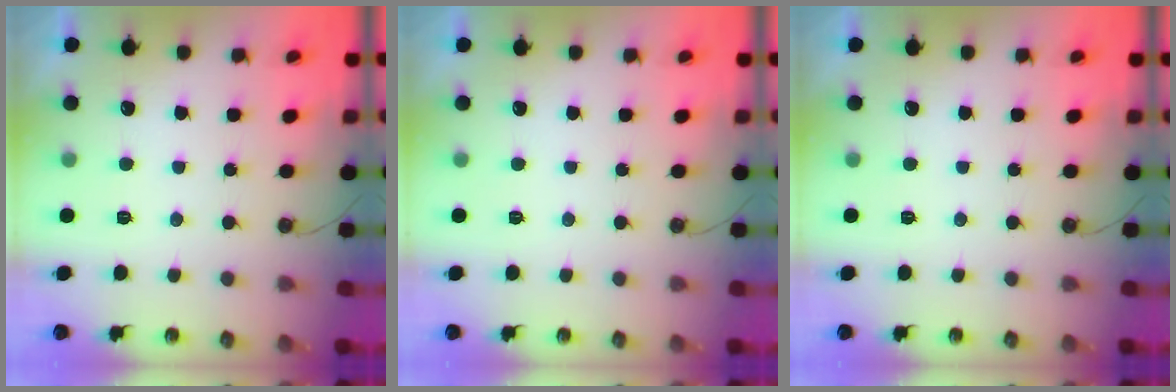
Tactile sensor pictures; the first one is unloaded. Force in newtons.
{"total": 0.0}
{"total": 0.0}